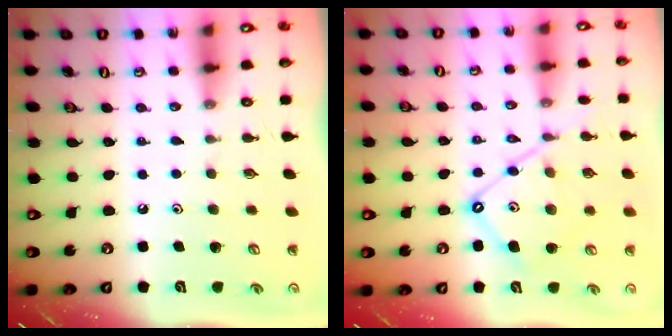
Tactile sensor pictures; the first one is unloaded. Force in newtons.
{"total": 12.5, "press": 12.5, "slide": 1.1}